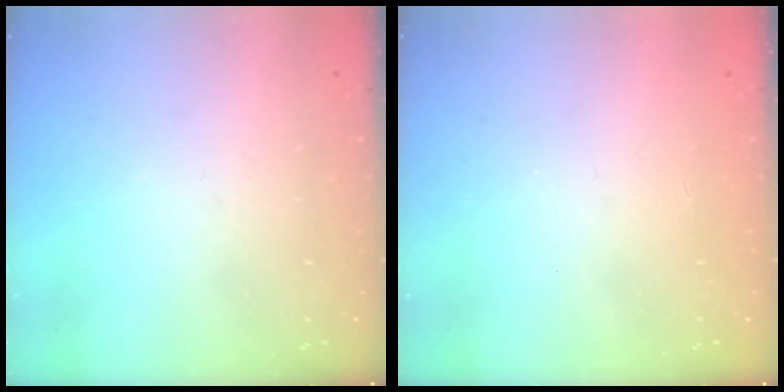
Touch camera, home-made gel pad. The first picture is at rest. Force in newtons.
{"total": 1.1, "press": 1.1, "slide": 0.1}